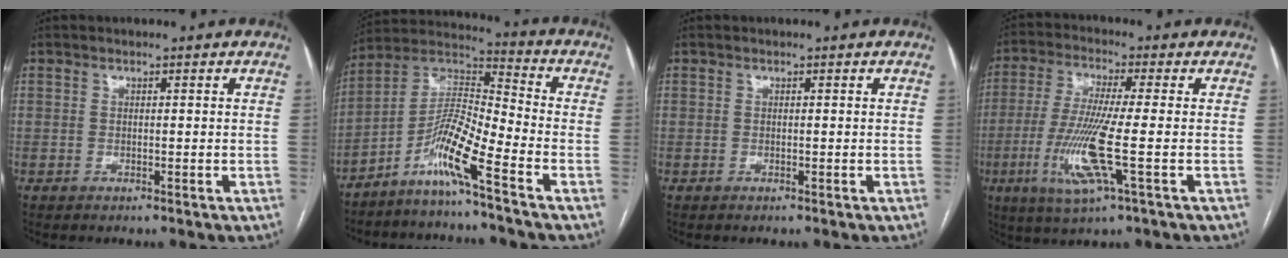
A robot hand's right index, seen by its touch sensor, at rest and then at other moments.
{"total": 9.8, "force": [-6.0, -0.6, 7.7], "torque": [-0.149, 0.010, -0.121]}
{"total": 0.0}
{"total": 11.2, "force": [-3.0, -0.1, 10.8], "torque": [-0.229, -0.022, -0.064]}